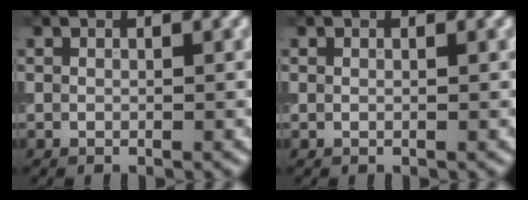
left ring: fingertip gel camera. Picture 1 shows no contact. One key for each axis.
{"total": 0.0}